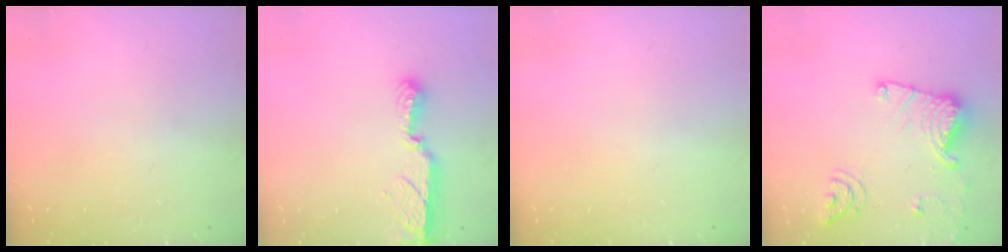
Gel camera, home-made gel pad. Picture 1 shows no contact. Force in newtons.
{"total": 8.3, "press": 8.3, "slide": 0.7}
{"total": 0.0}
{"total": 15.1, "press": 15.0, "slide": 1.5}